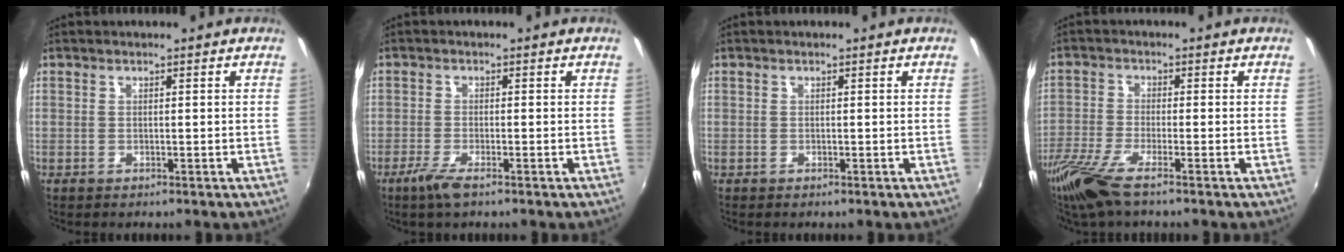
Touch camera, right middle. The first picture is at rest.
{"total": 3.6, "force": [-2.4, 0.4, 2.6], "torque": [-0.066, -0.010, -0.049]}
{"total": 0.0}
{"total": 8.9, "force": [-6.5, 0.9, 6.1], "torque": [-0.149, -0.034, -0.129]}